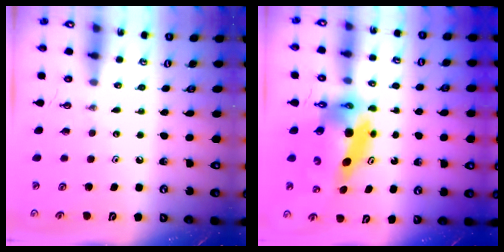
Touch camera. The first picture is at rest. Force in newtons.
{"total": 9.3, "press": 9.3, "slide": 0.9}